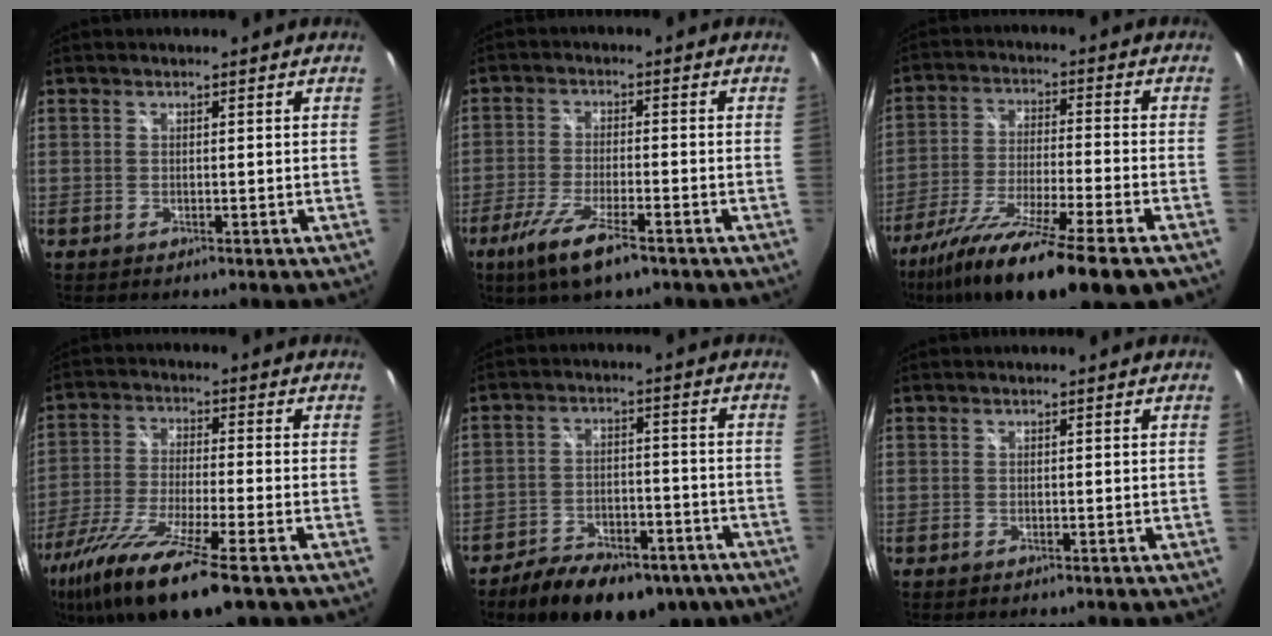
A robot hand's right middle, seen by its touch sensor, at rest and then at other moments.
{"total": 9.0, "force": [-5.8, 1.6, 6.7], "torque": [-0.154, -0.025, -0.108]}
{"total": 19.4, "force": [-13.8, 1.0, 13.6], "torque": [-0.253, -0.061, -0.237]}
{"total": 17.4, "force": [-11.3, 2.3, 13.0], "torque": [-0.264, -0.060, -0.205]}
{"total": 16.9, "force": [-12.0, 8.1, 8.8], "torque": [-0.171, -0.006, -0.163]}
{"total": 0.0}